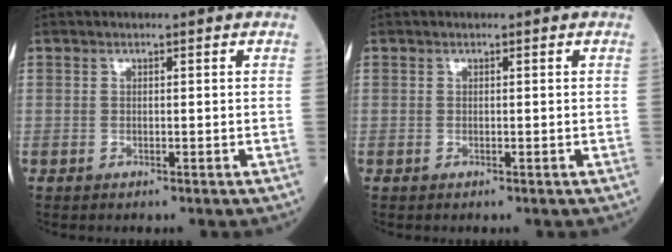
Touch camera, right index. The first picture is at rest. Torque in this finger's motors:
{"motor_torque": [0.00, 0.00, 0.00, 0.00]}